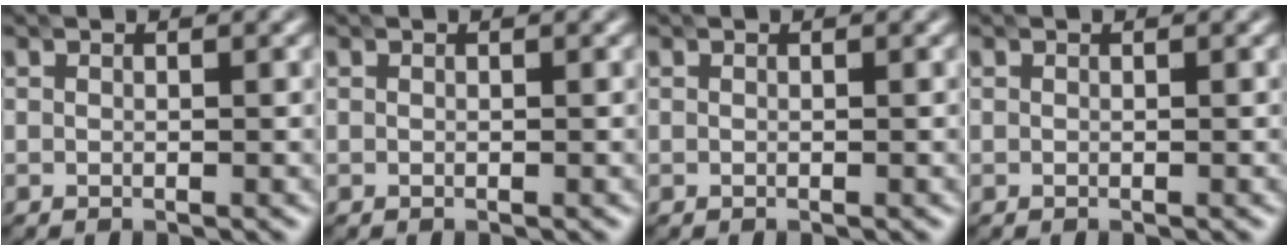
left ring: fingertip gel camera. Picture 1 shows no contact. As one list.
[{"total": 0.0}, {"total": 0.0}, {"total": 0.0}]